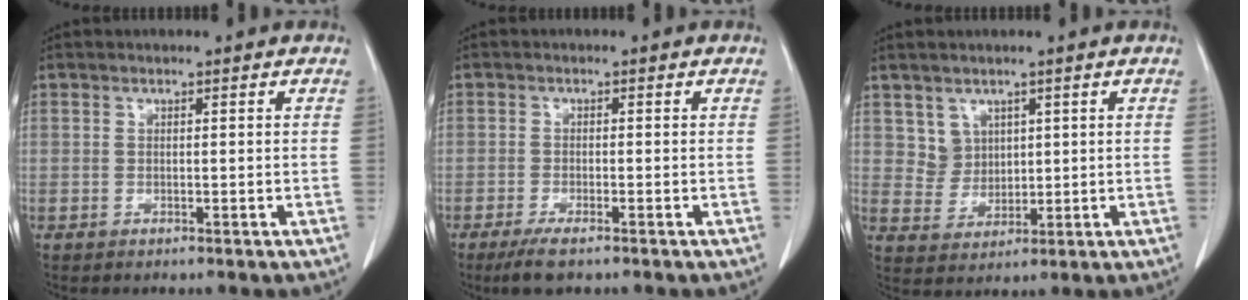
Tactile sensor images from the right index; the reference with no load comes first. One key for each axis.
{"total": 4.0, "fx": -2.8, "fy": 0.7, "fz": 2.7, "tx": -0.055, "ty": -0.009, "tz": -0.049}
{"total": 4.0, "fx": 2.0, "fy": 3.4, "fz": 0.3, "tx": -0.003, "ty": 0.003, "tz": 0.045}